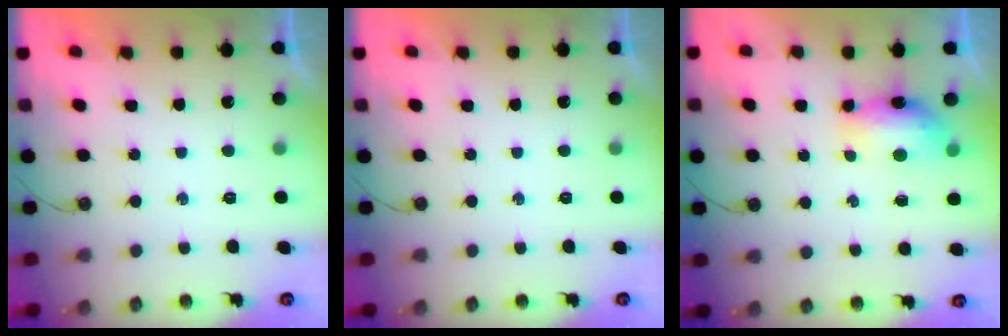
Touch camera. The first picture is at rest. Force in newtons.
{"total": 0.0}
{"total": 16.4, "press": 10.0, "slide": 13.0}